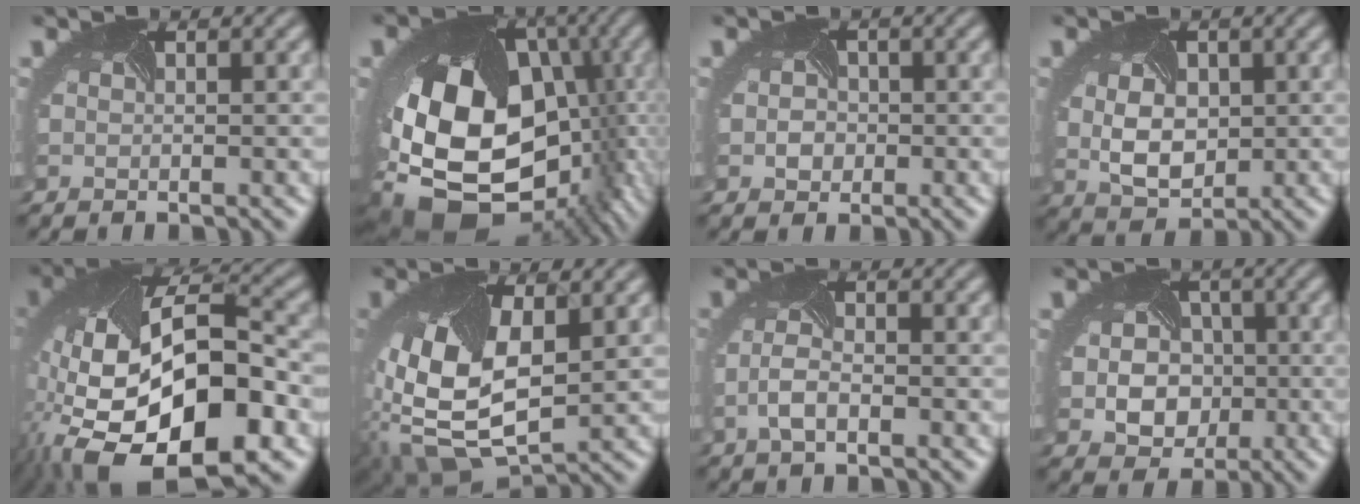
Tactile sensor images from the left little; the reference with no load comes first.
{"total": 17.9, "force": [-4.9, 13.0, 11.3], "torque": [-0.211, -0.036, -0.066]}
{"total": 1.6, "force": [-0.4, 1.5, 0.5], "torque": [-0.007, 0.000, -0.010]}
{"total": 4.3, "force": [0.3, 3.1, 2.9], "torque": [-0.062, -0.006, 0.015]}
{"total": 18.4, "force": [-6.2, 9.3, 14.7], "torque": [-0.297, -0.035, -0.088]}
{"total": 10.4, "force": [-0.4, 5.6, 8.7], "torque": [-0.202, -0.012, -0.009]}
{"total": 2.5, "force": [-1.1, 0.9, 2.0], "torque": [-0.055, -0.001, -0.022]}
{"total": 6.0, "force": [-0.6, 4.9, 3.3], "torque": [-0.050, -0.010, -0.003]}